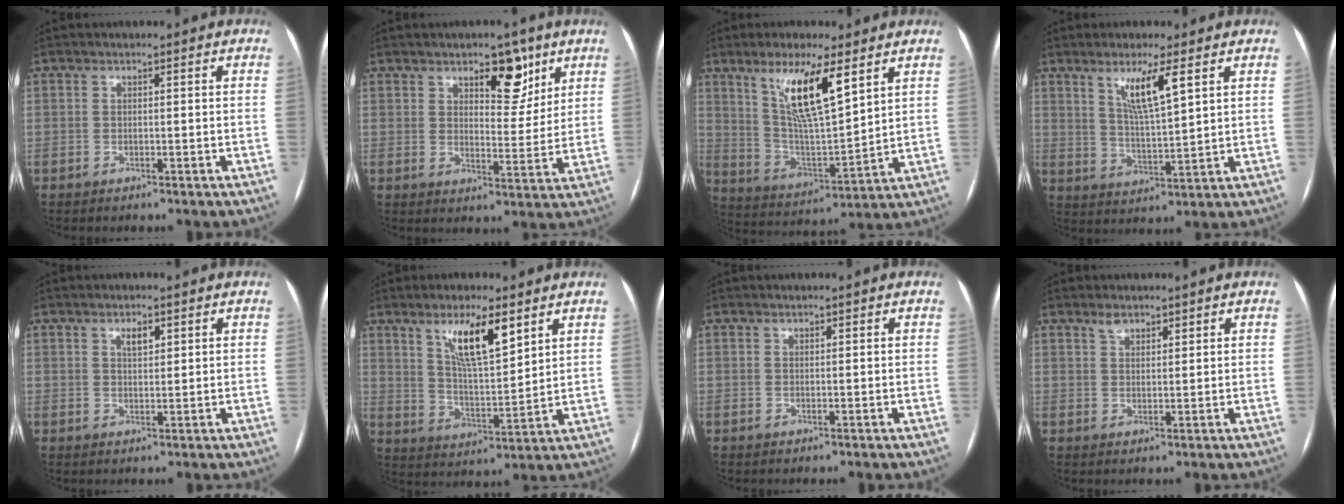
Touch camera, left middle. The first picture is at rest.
{"total": 7.1, "force": [4.5, 3.1, 4.5], "torque": [-0.059, -0.001, 0.066]}
{"total": 12.5, "force": [6.8, 2.0, 10.3], "torque": [-0.198, -0.005, 0.132]}
{"total": 7.1, "force": [3.6, 0.3, 6.0], "torque": [-0.115, -0.011, 0.070]}
{"total": 2.2, "force": [1.3, 0.9, 1.6], "torque": [-0.029, 0.001, 0.023]}
{"total": 9.7, "force": [5.6, 1.9, 7.7], "torque": [-0.146, -0.005, 0.106]}
{"total": 0.6, "force": [0.5, 0.2, 0.3], "torque": [-0.010, 0.000, 0.008]}
{"total": 2.2, "force": [1.8, 0.9, 0.9], "torque": [-0.023, 0.004, 0.035]}